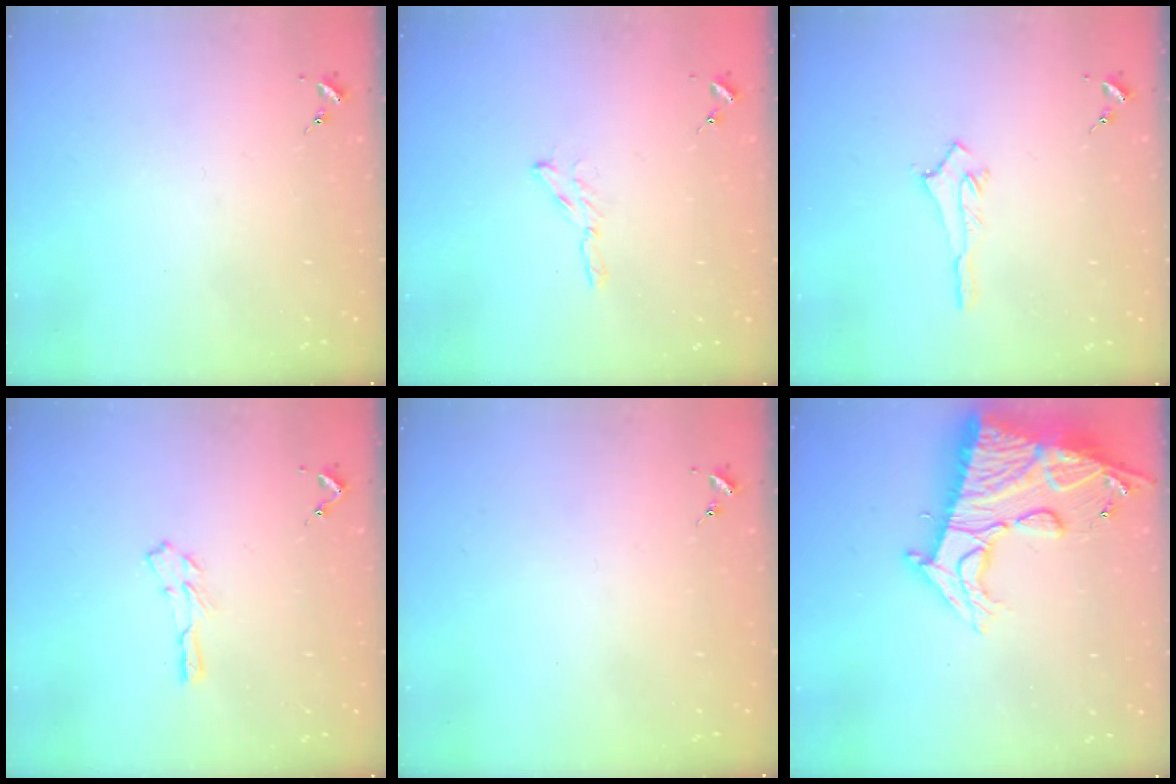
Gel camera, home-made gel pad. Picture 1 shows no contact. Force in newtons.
{"total": 3.1, "press": 3.1, "slide": 0.3}
{"total": 4.0, "press": 4.0, "slide": 0.5}
{"total": 4.7, "press": 4.7, "slide": 0.3}
{"total": 0.0}
{"total": 22.6, "press": 22.5, "slide": 2.2}